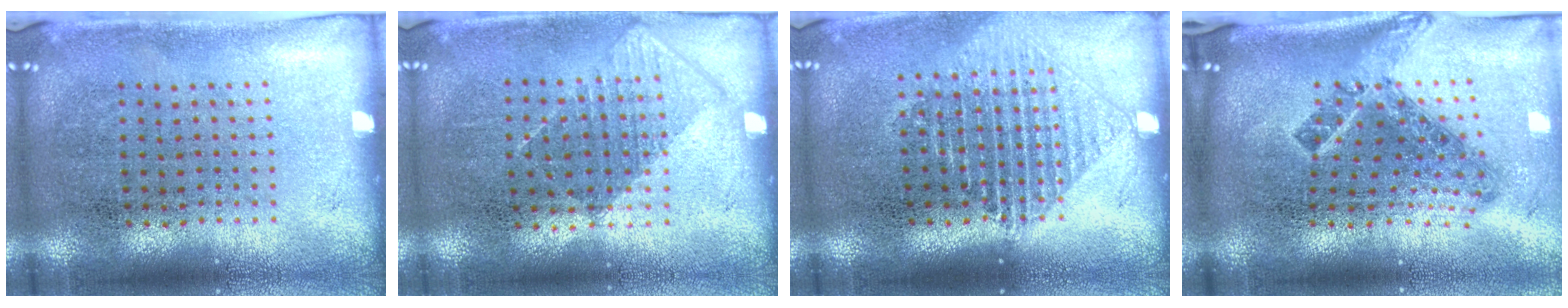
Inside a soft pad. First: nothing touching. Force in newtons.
{"total": 0.8, "press": 0.7, "slide": 0.4}
{"total": 1.4, "press": 1.3, "slide": 0.6}
{"total": 1.9, "press": 1.3, "slide": 1.4}